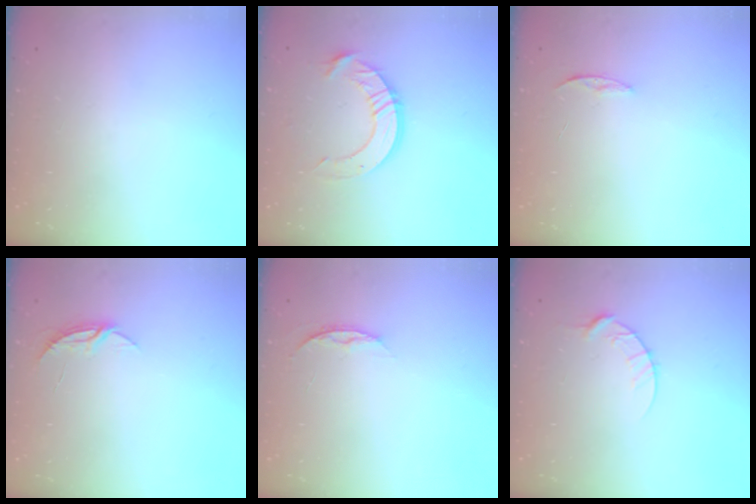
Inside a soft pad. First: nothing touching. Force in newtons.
{"total": 10.8, "press": 10.8, "slide": 0.9}
{"total": 3.7, "press": 3.7, "slide": 0.5}
{"total": 4.6, "press": 4.6, "slide": 0.4}
{"total": 5.7, "press": 5.6, "slide": 0.7}
{"total": 7.2, "press": 7.2, "slide": 0.7}